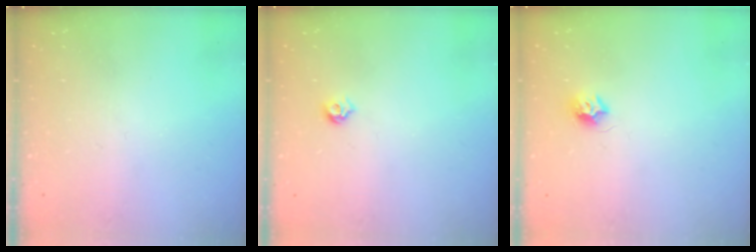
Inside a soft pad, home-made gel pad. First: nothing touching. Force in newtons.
{"total": 5.0, "press": 4.9, "slide": 0.8}
{"total": 7.4, "press": 7.4, "slide": 0.4}